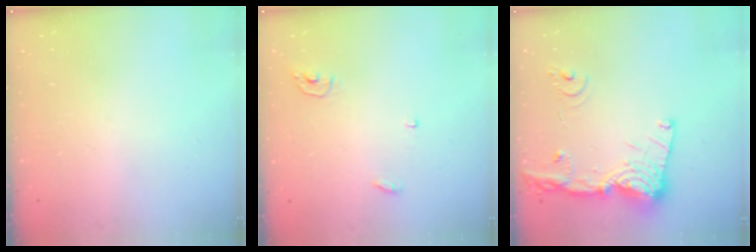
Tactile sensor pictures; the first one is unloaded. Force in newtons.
{"total": 3.8, "press": 3.8, "slide": 0.5}
{"total": 16.7, "press": 16.6, "slide": 1.9}